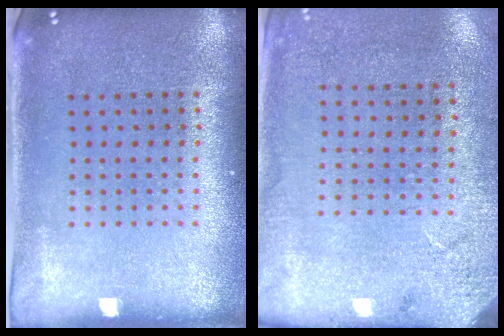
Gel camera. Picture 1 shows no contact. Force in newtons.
{"total": 2.7, "press": 2.2, "slide": 1.5}